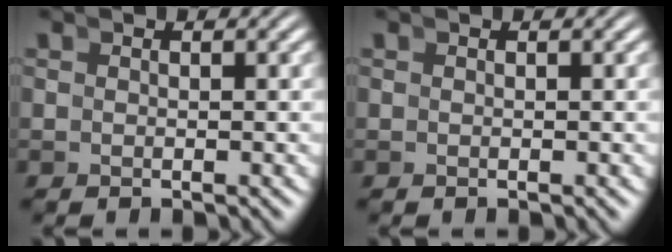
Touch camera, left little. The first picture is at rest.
{"total": 0.0}